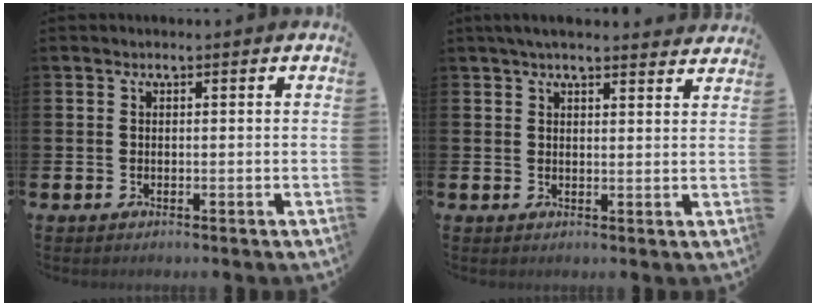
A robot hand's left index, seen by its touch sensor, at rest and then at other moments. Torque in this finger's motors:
{"motor_torque": [1.04, -1.10, 0.32, 0.10]}